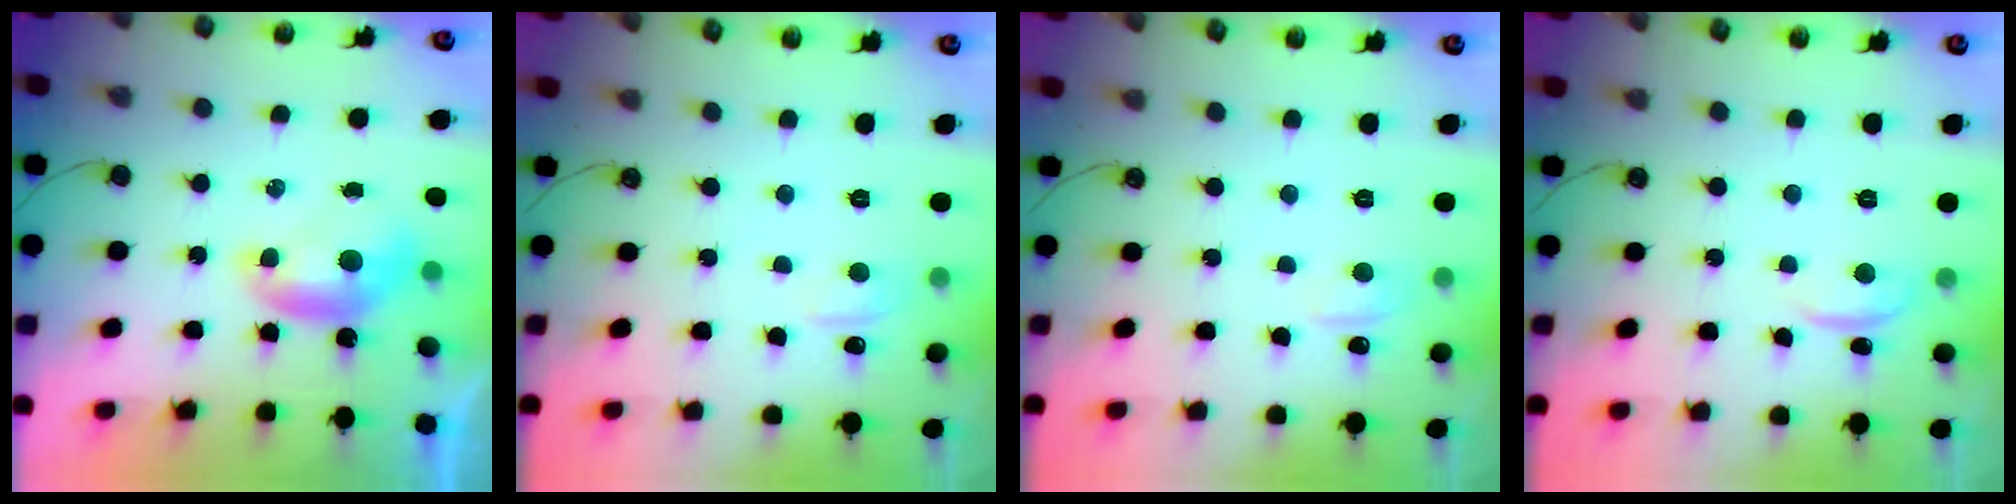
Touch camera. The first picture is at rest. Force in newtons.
{"total": 0.8, "press": 0.1, "slide": 0.8}
{"total": 0.8, "press": 0.1, "slide": 0.8}
{"total": 0.6, "press": 0.0, "slide": 0.6}